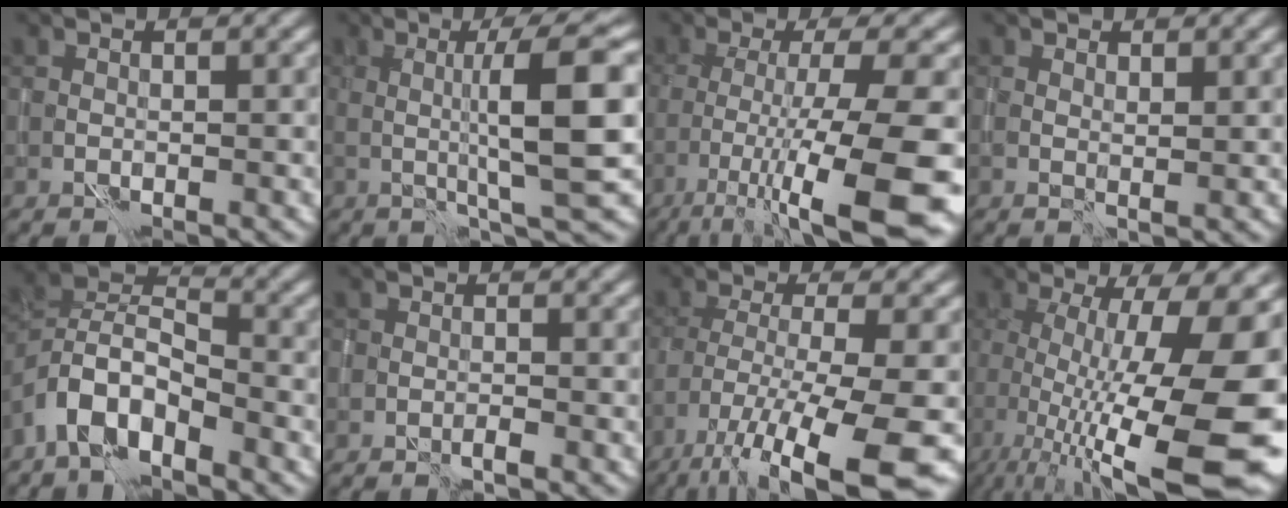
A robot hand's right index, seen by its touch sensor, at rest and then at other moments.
{"total": 8.4, "force": [0.5, 1.1, 8.3], "torque": [-0.117, 0.011, 0.011]}
{"total": 12.8, "force": [-5.6, 2.4, 11.2], "torque": [-0.178, -0.012, -0.087]}
{"total": 1.3, "force": [0.7, 0.7, 0.9], "torque": [-0.015, -0.001, 0.014]}
{"total": 6.4, "force": [-4.1, 3.0, 3.9], "torque": [-0.066, 0.007, -0.089]}
{"total": 1.2, "force": [-0.8, 0.5, 0.6], "torque": [-0.013, 0.001, -0.017]}
{"total": 12.6, "force": [-7.3, 3.0, 9.8], "torque": [-0.188, -0.022, -0.113]}
{"total": 15.7, "force": [-1.9, 4.4, 15.0], "torque": [-0.211, -0.002, -0.023]}